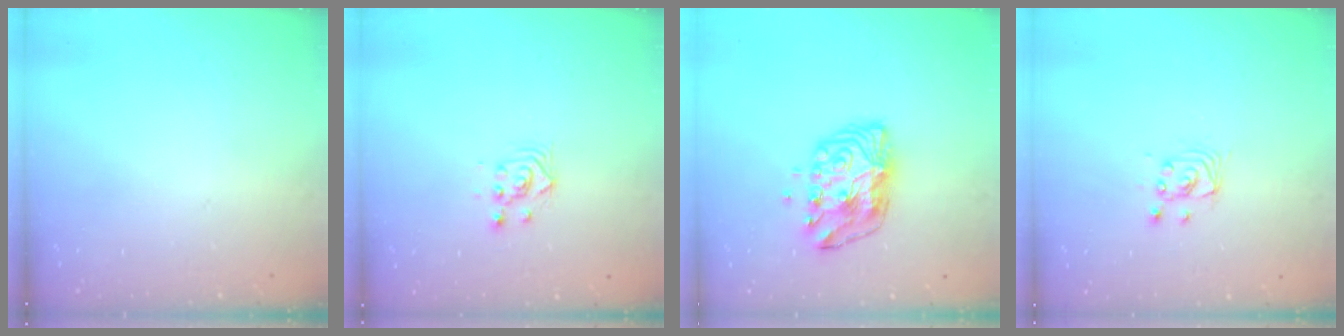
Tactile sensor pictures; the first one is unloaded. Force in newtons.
{"total": 3.0, "press": 3.0, "slide": 0.1}
{"total": 10.2, "press": 10.2, "slide": 0.6}
{"total": 2.8, "press": 2.8, "slide": 0.2}